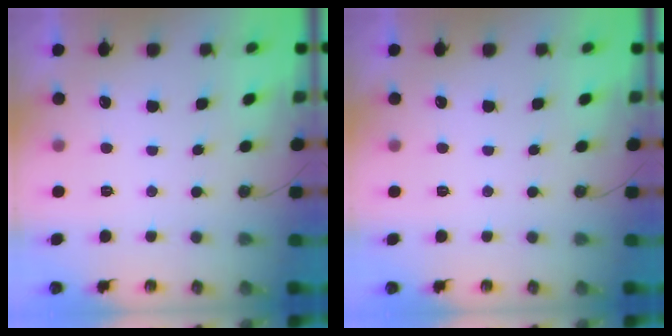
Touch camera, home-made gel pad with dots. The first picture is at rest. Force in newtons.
{"total": 0.0}